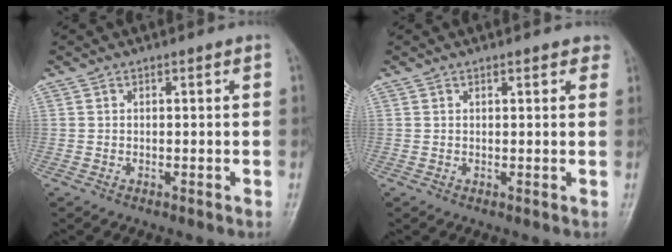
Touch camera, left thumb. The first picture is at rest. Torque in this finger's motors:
{"motor_torque": [-0.03, 0.05, -0.47, -0.05, 0.04]}